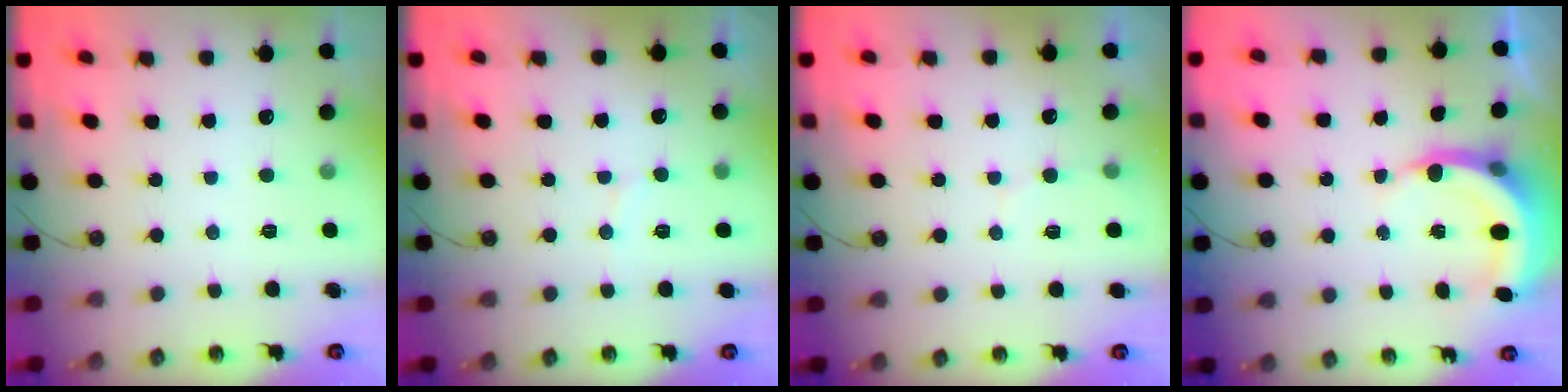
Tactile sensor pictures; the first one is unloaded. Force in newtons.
{"total": 3.3, "press": 3.3, "slide": 0.4}
{"total": 2.5, "press": 2.5, "slide": 0.1}
{"total": 5.9, "press": 5.9, "slide": 0.4}